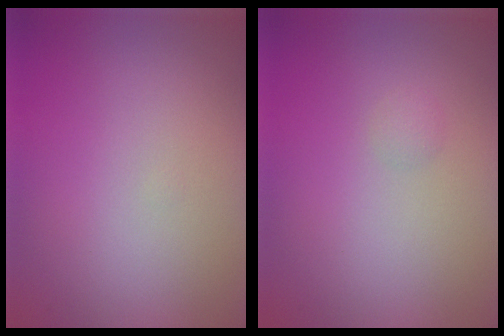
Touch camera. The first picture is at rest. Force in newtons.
{"total": 0.5, "press": 0.5, "slide": 0.0}